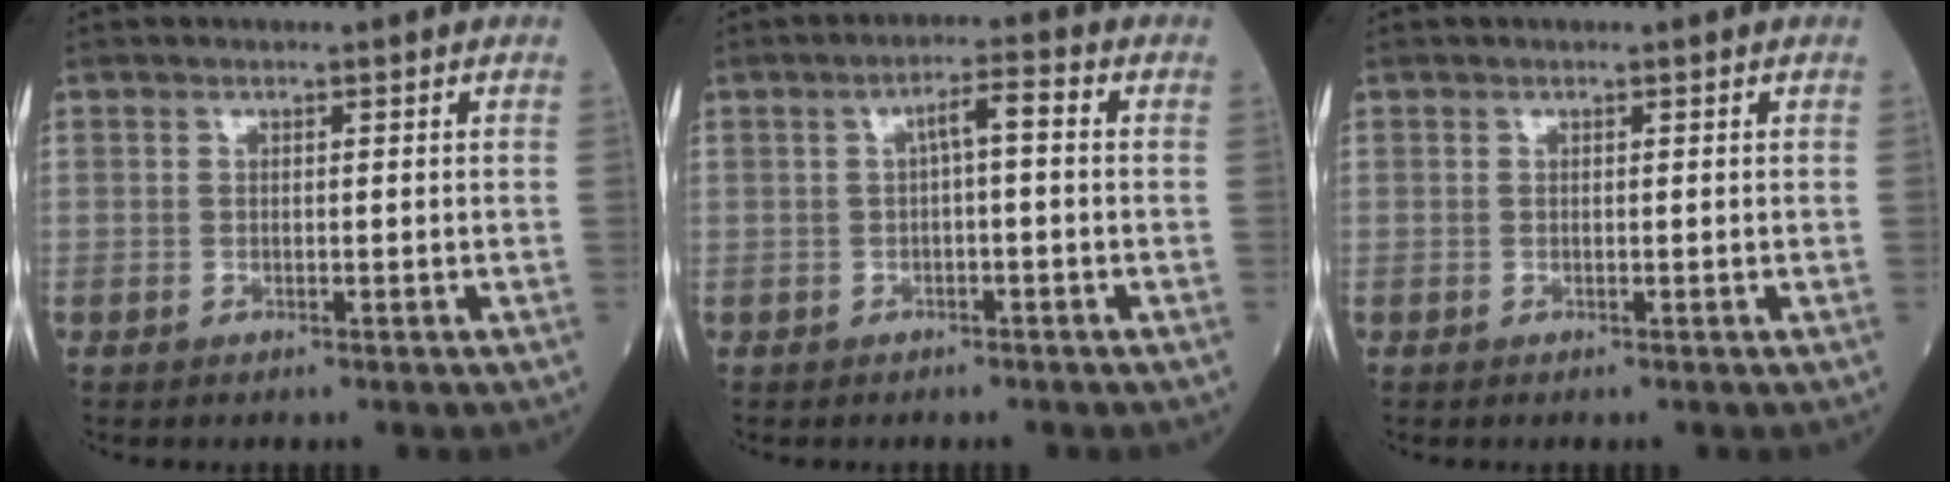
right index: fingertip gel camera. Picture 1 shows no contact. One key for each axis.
{"total": 3.5, "fx": 0.2, "fy": 0.6, "fz": 3.4, "tx": -0.053, "ty": 0.016, "tz": 0.003}
{"total": 0.0}